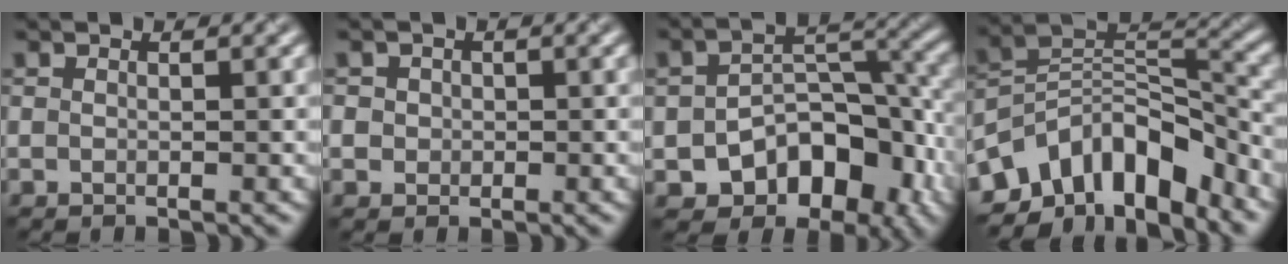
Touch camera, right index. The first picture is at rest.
{"total": 2.0, "force": [0.4, 1.8, 0.6], "torque": [0.004, 0.010, 0.004]}
{"total": 9.7, "force": [-4.5, 6.1, 5.9], "torque": [-0.076, -0.016, -0.061]}
{"total": 9.8, "force": [-6.4, 4.9, 5.5], "torque": [-0.077, 0.009, -0.125]}